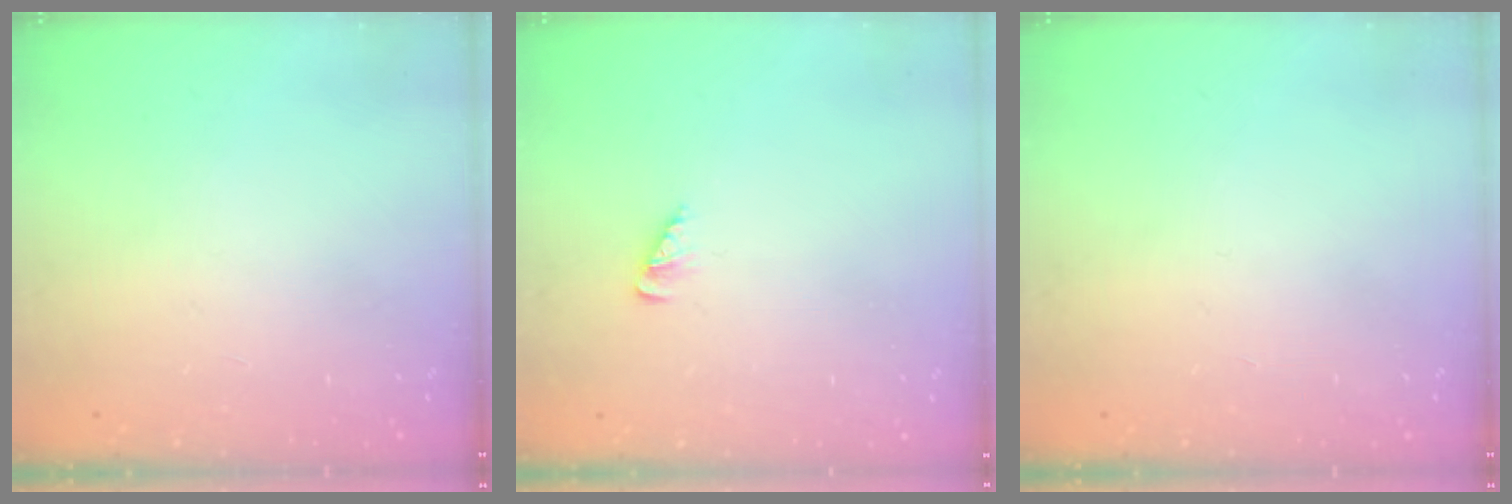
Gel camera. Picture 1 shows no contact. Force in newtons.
{"total": 2.1, "press": 2.1, "slide": 0.3}
{"total": 0.0}